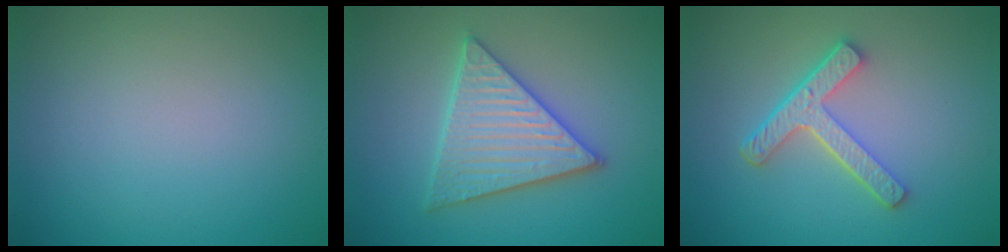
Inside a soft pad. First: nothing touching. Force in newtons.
{"total": 5.1, "press": 5.0, "slide": 0.6}
{"total": 4.5, "press": 3.3, "slide": 3.1}